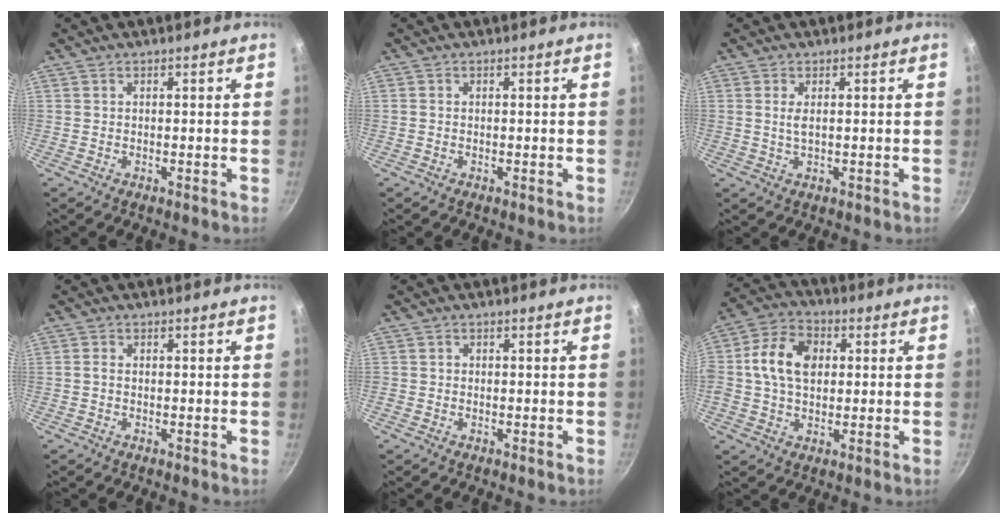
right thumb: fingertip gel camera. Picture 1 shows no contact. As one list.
[{"total": 0.0}, {"total": 6.9, "force": [1.0, 3.1, 6.0], "torque": [-0.120, -0.005, 0.023]}, {"total": 0.9, "force": [-0.2, 0.7, 0.6], "torque": [-0.013, 0.005, -0.005]}, {"total": 0.8, "force": [-0.3, 0.7, 0.1], "torque": [-0.001, 0.001, -0.006]}, {"total": 11.9, "force": [1.6, 8.5, 8.2], "torque": [-0.135, 0.014, 0.011]}]